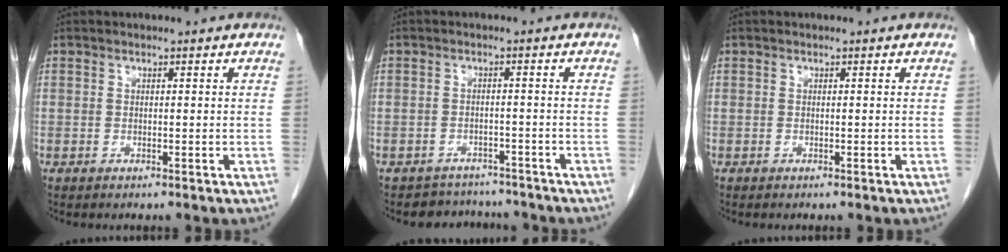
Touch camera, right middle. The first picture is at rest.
{"total": 5.1, "force": [-4.6, 1.9, -0.6], "torque": [0.012, 0.018, -0.062]}
{"total": 0.0}